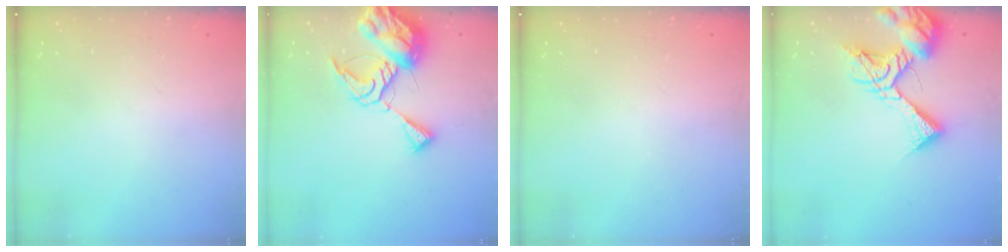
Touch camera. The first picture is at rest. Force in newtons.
{"total": 13.3, "press": 13.2, "slide": 1.4}
{"total": 0.0}
{"total": 14.0, "press": 14.0, "slide": 1.5}